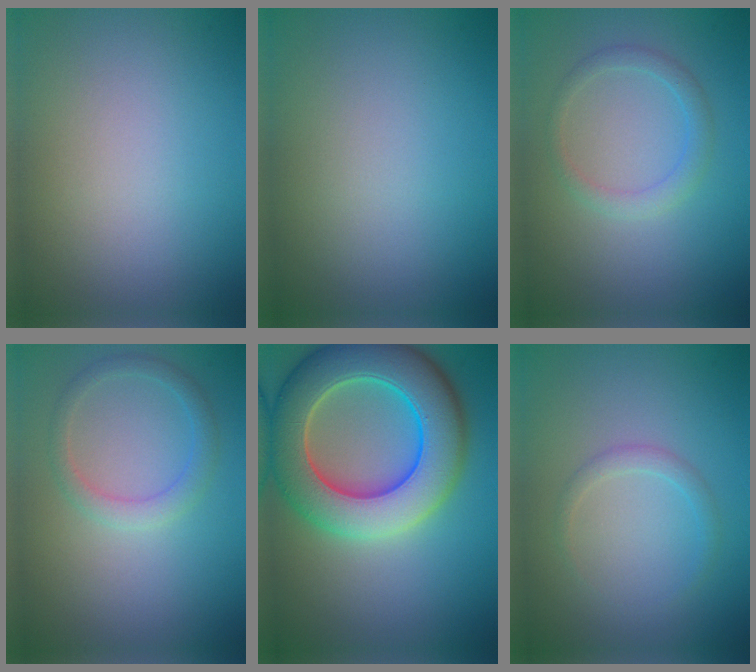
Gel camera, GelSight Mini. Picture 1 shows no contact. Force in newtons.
{"total": 0.0}
{"total": 1.8, "press": 1.8, "slide": 0.1}
{"total": 2.1, "press": 2.1, "slide": 0.2}
{"total": 11.2, "press": 11.2, "slide": 0.6}
{"total": 1.3, "press": 1.3, "slide": 0.1}